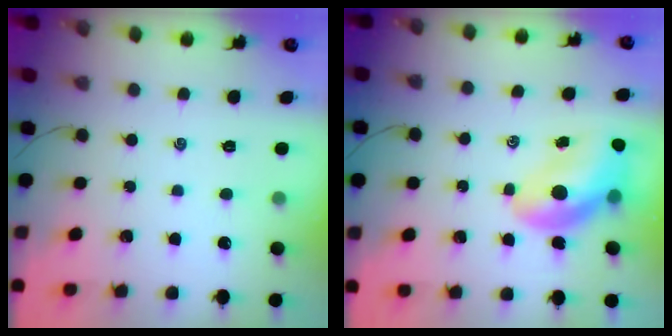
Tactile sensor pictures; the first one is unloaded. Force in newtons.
{"total": 12.1, "press": 11.6, "slide": 3.3}